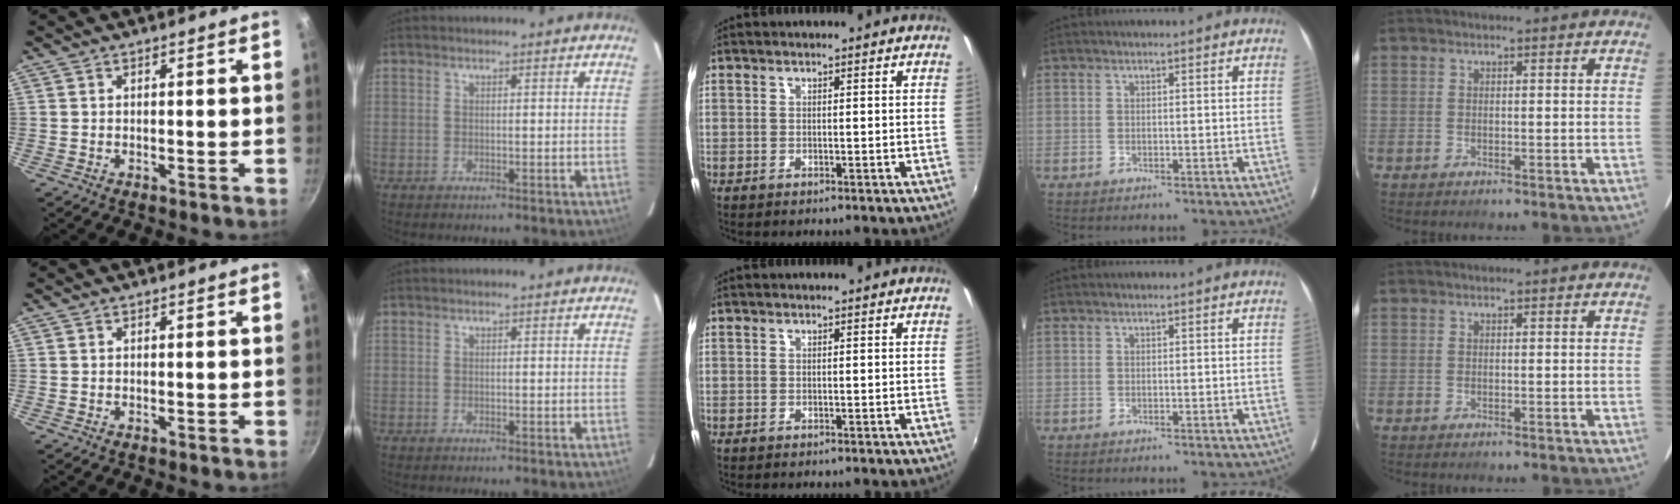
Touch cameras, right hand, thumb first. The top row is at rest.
{}